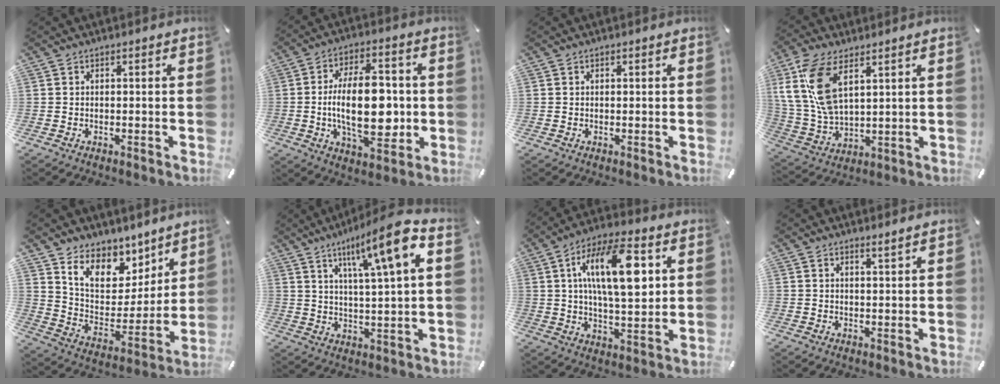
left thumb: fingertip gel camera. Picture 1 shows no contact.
{"total": 18.5, "force": [-1.1, 9.7, 15.8], "torque": [-0.265, -0.007, -0.022]}
{"total": 0.0}
{"total": 13.9, "force": [6.1, 7.5, 10.0], "torque": [-0.255, -0.024, 0.107]}
{"total": 11.8, "force": [8.5, 7.7, 2.6], "torque": [-0.055, -0.083, 0.164]}
{"total": 13.8, "force": [7.1, 1.4, 11.7], "torque": [-0.194, -0.027, 0.106]}
{"total": 17.0, "force": [3.6, 6.8, 15.2], "torque": [-0.282, -0.001, 0.053]}
{"total": 1.4, "force": [1.3, -0.1, 0.7], "torque": [-0.014, -0.004, 0.024]}